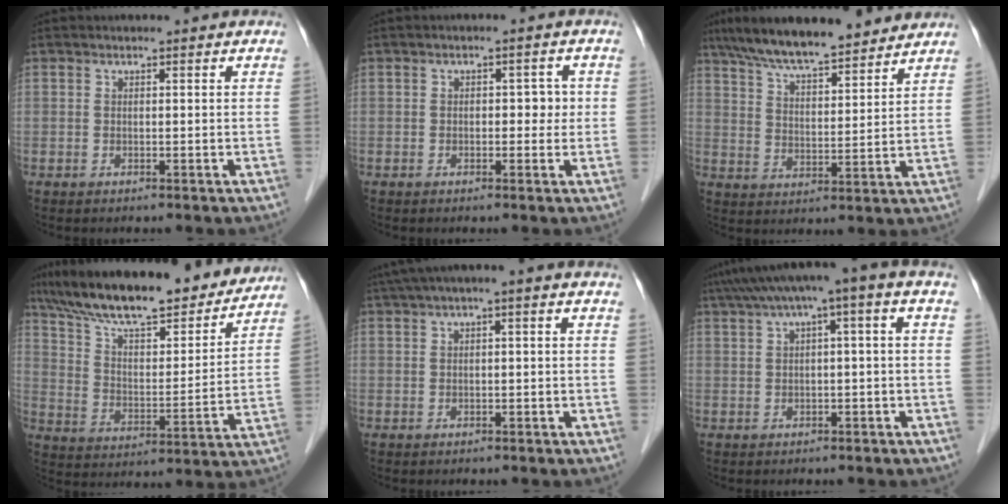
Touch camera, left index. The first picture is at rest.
{"total": 2.9, "force": [0.0, 1.7, 2.3], "torque": [-0.022, 0.013, -0.002]}
{"total": 14.7, "force": [12.7, 2.6, 7.0], "torque": [-0.123, 0.026, 0.208]}
{"total": 22.7, "force": [19.6, 4.6, 10.4], "torque": [-0.173, 0.006, 0.299]}
{"total": 4.1, "force": [1.3, 0.7, 3.8], "torque": [-0.067, 0.027, 0.018]}
{"total": 7.1, "force": [1.9, 0.4, 6.8], "torque": [-0.113, 0.044, 0.029]}